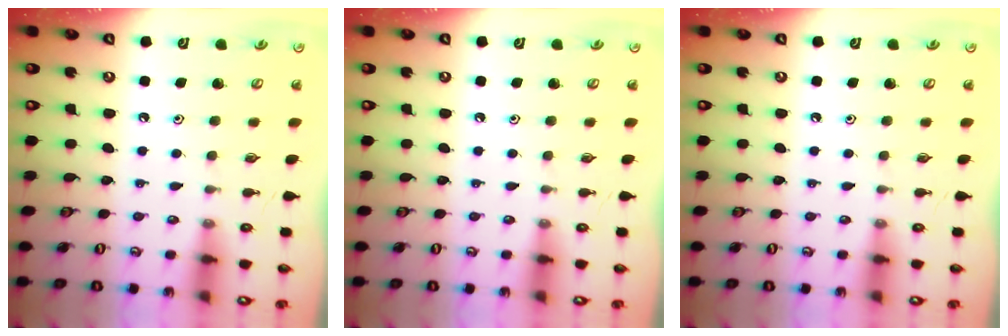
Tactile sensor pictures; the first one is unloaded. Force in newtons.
{"total": 0.0}
{"total": 0.0}